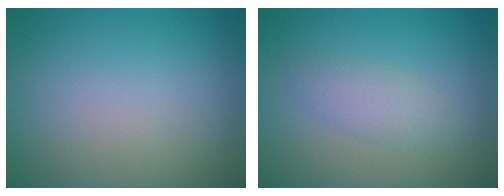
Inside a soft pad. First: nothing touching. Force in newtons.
{"total": 2.0, "press": 2.0, "slide": 0.1}